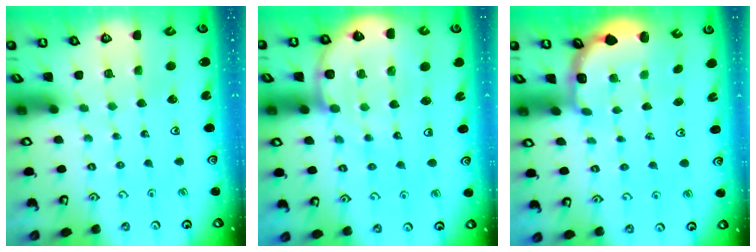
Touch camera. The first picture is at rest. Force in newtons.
{"total": 9.3, "press": 9.0, "slide": 2.1}
{"total": 2.9, "press": 2.5, "slide": 1.4}